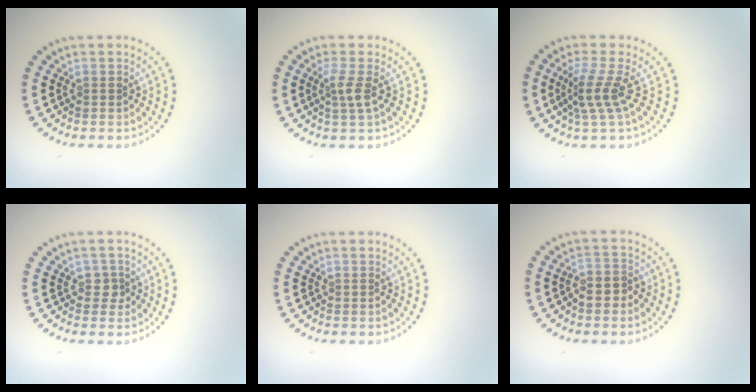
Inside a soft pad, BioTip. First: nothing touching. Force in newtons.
{"total": 2.0, "press": 1.4, "slide": 1.4}
{"total": 3.0, "press": 2.0, "slide": 2.2}
{"total": 1.3, "press": 1.1, "slide": 0.7}
{"total": 0.0}
{"total": 2.1, "press": 2.0, "slide": 0.8}